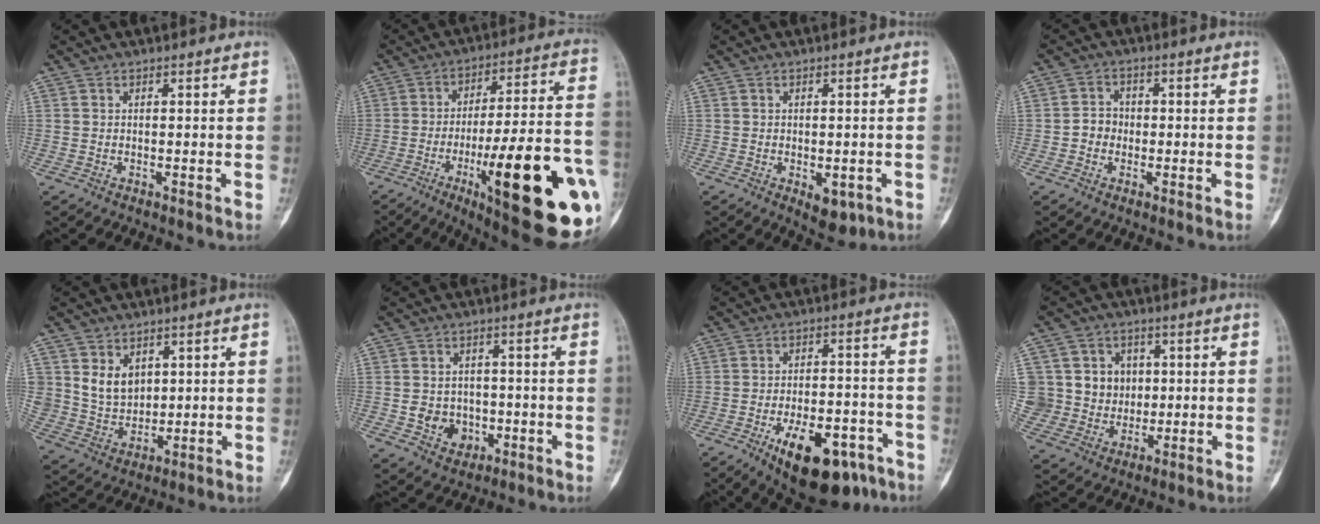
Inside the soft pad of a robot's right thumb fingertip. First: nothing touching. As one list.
[{"total": 31.1, "force": [-9.8, 7.6, 28.5], "torque": [-0.364, 0.022, -0.136]}, {"total": 4.8, "force": [-1.6, 2.7, 3.6], "torque": [-0.031, 0.002, -0.010]}, {"total": 3.4, "force": [-0.7, 3.1, 1.4], "torque": [-0.006, 0.012, -0.021]}, {"total": 8.0, "force": [2.8, 6.3, 4.2], "torque": [-0.048, -0.023, 0.064]}, {"total": 6.8, "force": [-1.5, 5.8, 3.2], "torque": [-0.019, 0.010, -0.017]}, {"total": 17.4, "force": [-9.6, 7.9, 12.2], "torque": [-0.148, 0.049, -0.133]}, {"total": 11.8, "force": [1.9, 11.2, 3.1], "torque": [-0.013, 0.016, 0.047]}]